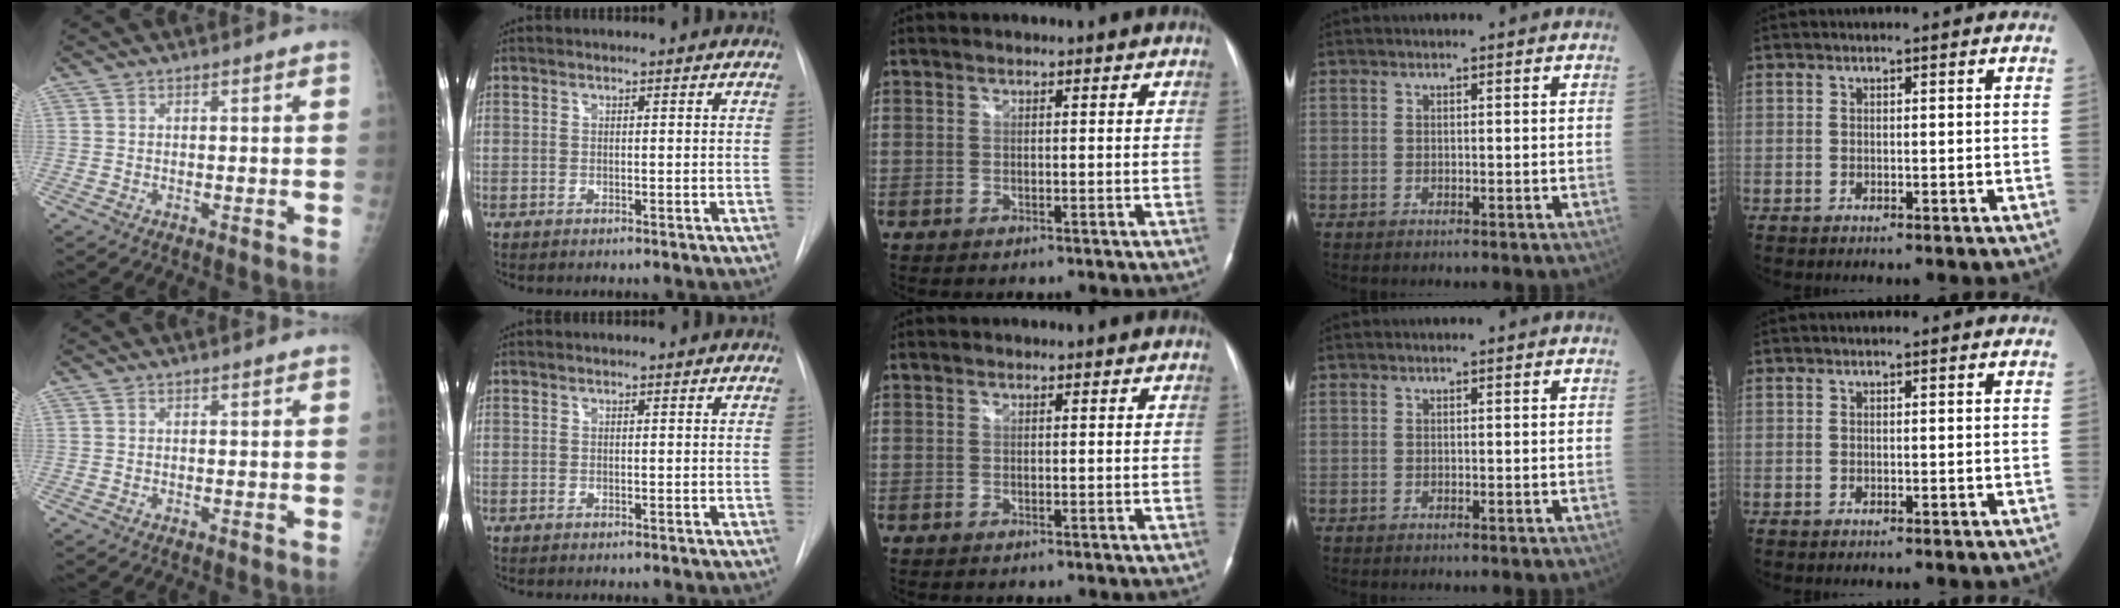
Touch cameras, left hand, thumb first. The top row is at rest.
{}